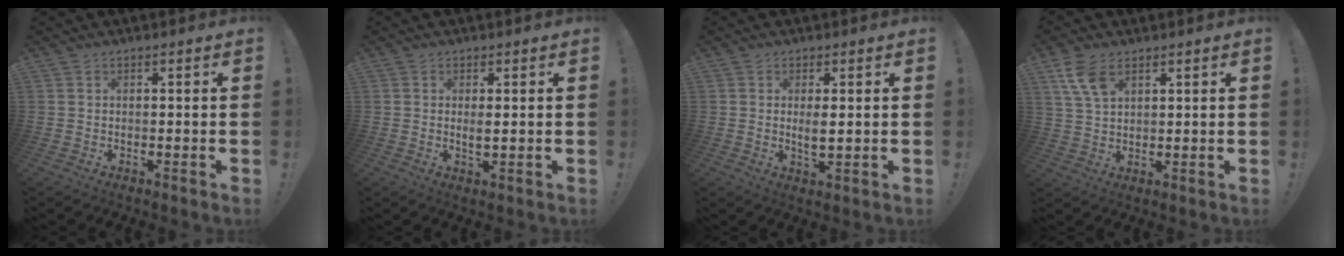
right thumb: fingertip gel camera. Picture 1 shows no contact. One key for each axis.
{"total": 2.1, "fx": 0.7, "fy": 0.4, "fz": 1.9, "tx": -0.023, "ty": -0.008, "tz": 0.009}
{"total": 3.2, "fx": 0.8, "fy": 1.0, "fz": 3.0, "tx": -0.052, "ty": -0.010, "tz": 0.009}
{"total": 7.9, "fx": 4.4, "fy": 4.1, "fz": 5.1, "tx": -0.091, "ty": -0.013, "tz": 0.086}